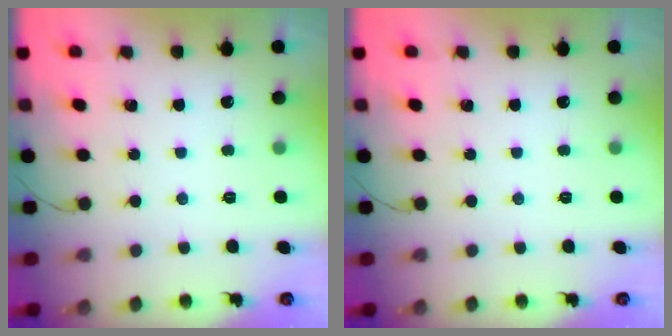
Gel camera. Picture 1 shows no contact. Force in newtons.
{"total": 0.0}